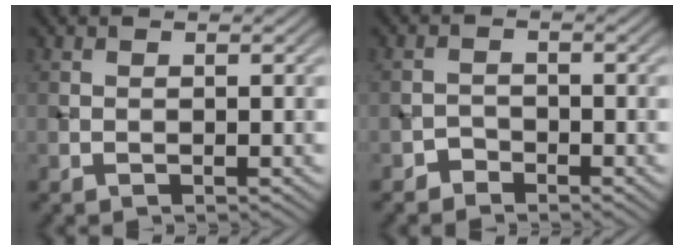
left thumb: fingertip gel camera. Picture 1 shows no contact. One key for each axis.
{"total": 1.5, "fx": -1.3, "fy": 0.8, "fz": 0.1, "tx": 0.003, "ty": 0.005, "tz": -0.028}